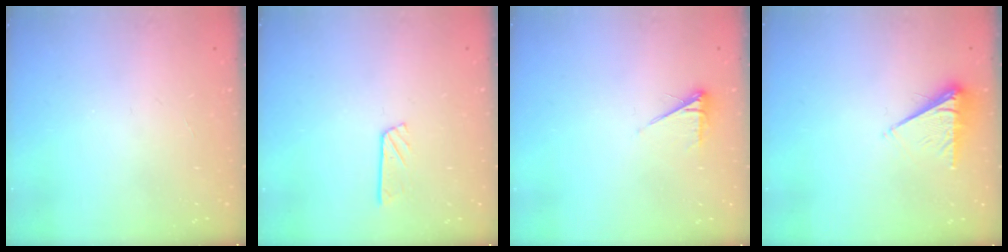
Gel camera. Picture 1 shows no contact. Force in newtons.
{"total": 4.4, "press": 4.4, "slide": 0.2}
{"total": 5.5, "press": 5.5, "slide": 0.7}
{"total": 5.2, "press": 5.1, "slide": 0.8}